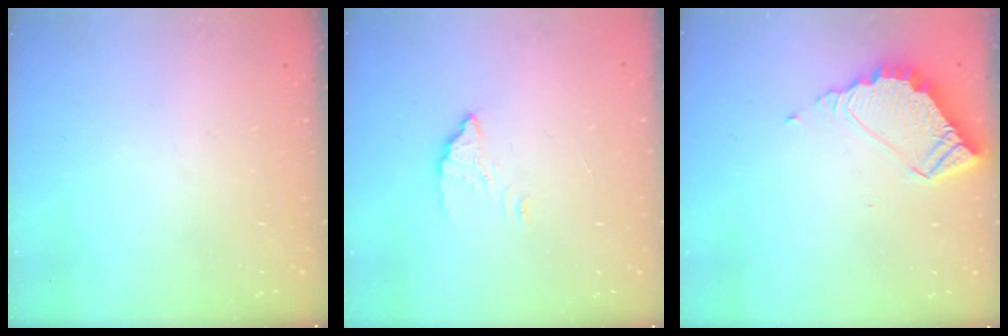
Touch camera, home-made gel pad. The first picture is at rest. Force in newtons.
{"total": 3.2, "press": 3.2, "slide": 0.2}
{"total": 6.3, "press": 6.3, "slide": 0.3}